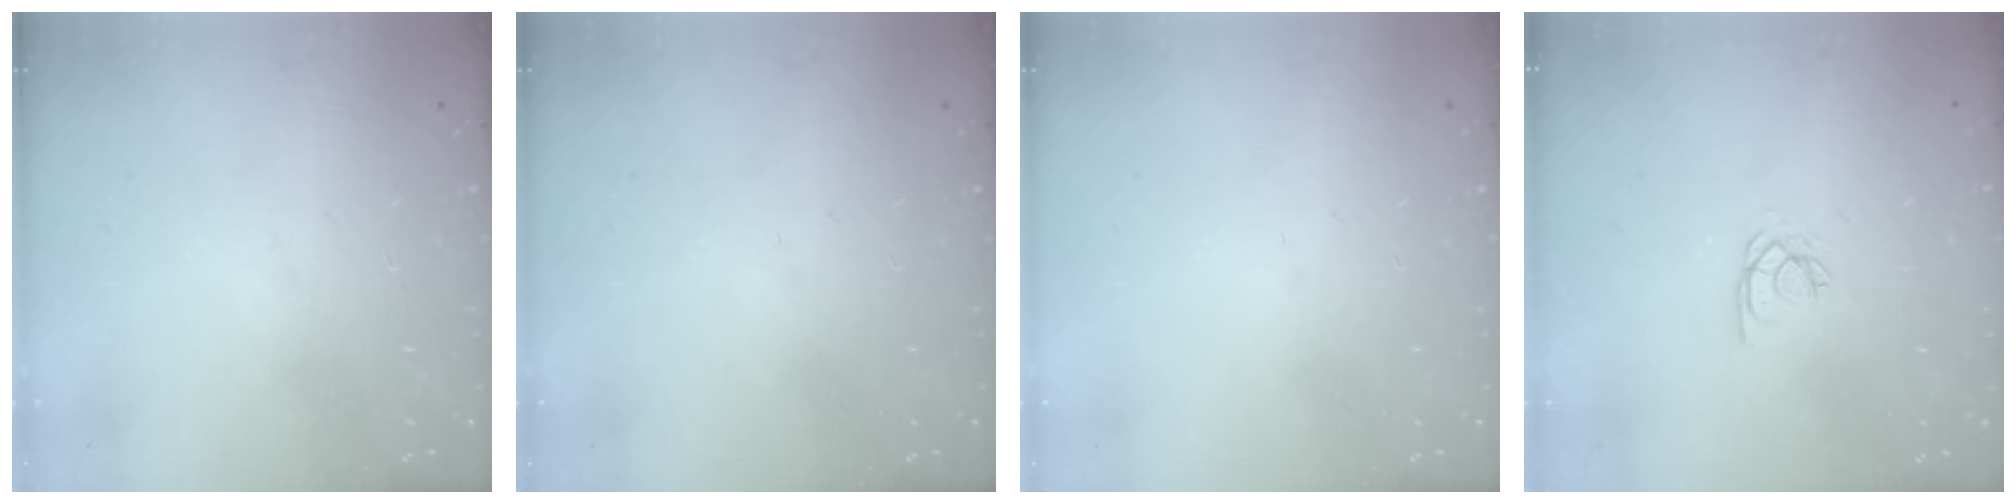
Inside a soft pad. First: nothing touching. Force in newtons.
{"total": 0.0}
{"total": 0.0}
{"total": 2.5, "press": 2.5, "slide": 0.1}